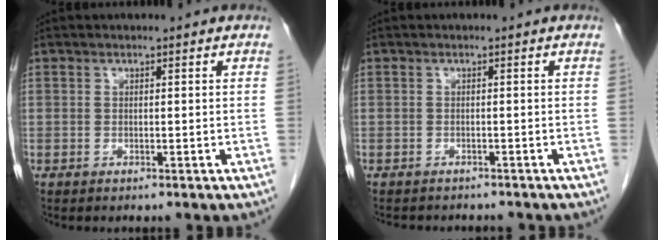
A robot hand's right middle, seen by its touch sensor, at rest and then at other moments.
{"total": 5.1, "force": [-4.6, 1.7, 1.3], "torque": [-0.017, -0.001, -0.058]}